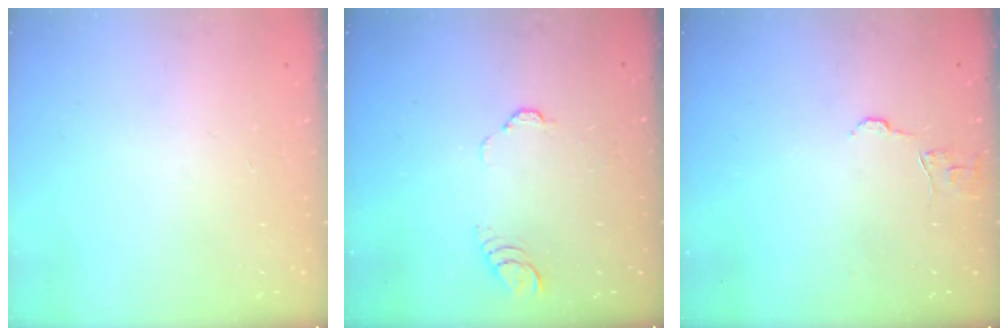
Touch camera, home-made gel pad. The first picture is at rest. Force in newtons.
{"total": 3.3, "press": 3.3, "slide": 0.2}
{"total": 6.1, "press": 6.1, "slide": 0.4}